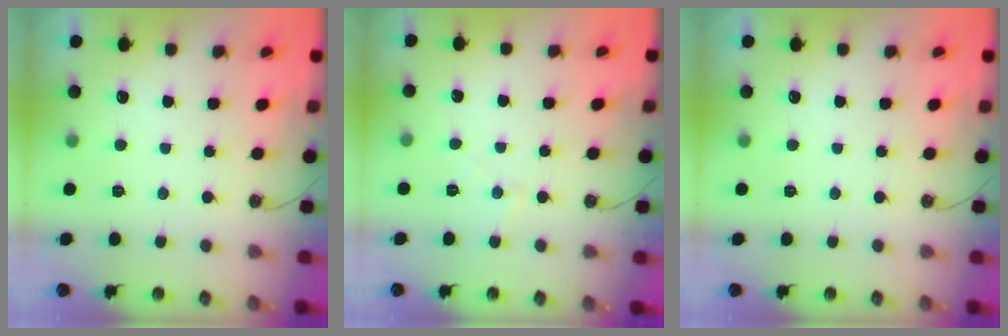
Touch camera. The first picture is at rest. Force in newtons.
{"total": 4.4, "press": 4.3, "slide": 0.7}
{"total": 0.0}